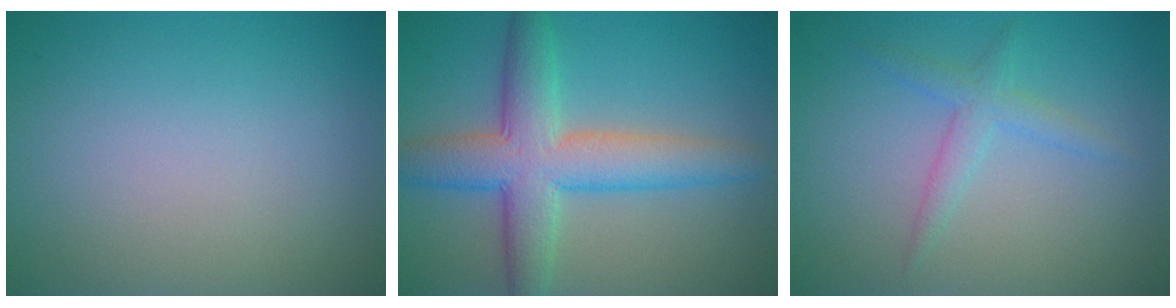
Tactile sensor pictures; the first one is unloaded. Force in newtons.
{"total": 7.1, "press": 7.1, "slide": 0.2}
{"total": 1.3, "press": 1.3, "slide": 0.1}